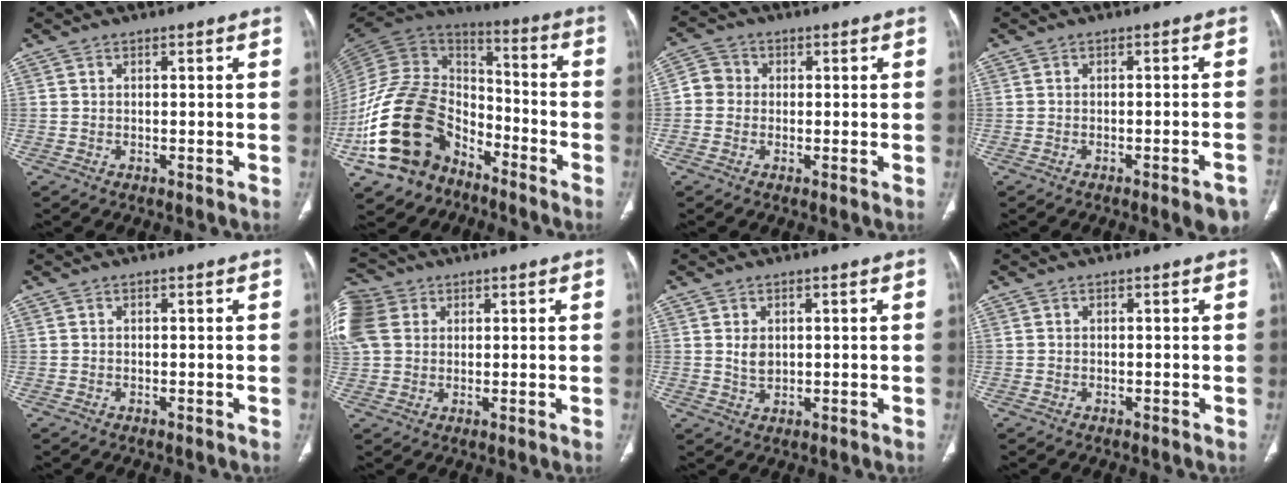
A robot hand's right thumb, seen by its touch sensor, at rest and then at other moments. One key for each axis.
{"total": 23.8, "fx": -12.4, "fy": 15.5, "fz": 13.2, "tx": -0.240, "ty": 0.082, "tz": -0.223}
{"total": 4.2, "fx": -0.2, "fy": 3.9, "fz": 1.4, "tx": -0.009, "ty": 0.011, "tz": -0.014}
{"total": 5.4, "fx": -3.6, "fy": 1.1, "fz": 3.8, "tx": -0.034, "ty": 0.013, "tz": -0.041}
{"total": 0.0}
{"total": 14.7, "fx": 5.2, "fy": 11.7, "fz": 7.2, "tx": -0.200, "ty": 0.037, "tz": 0.104}
{"total": 2.6, "fx": 0.7, "fy": 1.8, "fz": 1.7, "tx": -0.020, "ty": -0.007, "tz": 0.018}
{"total": 0.0}